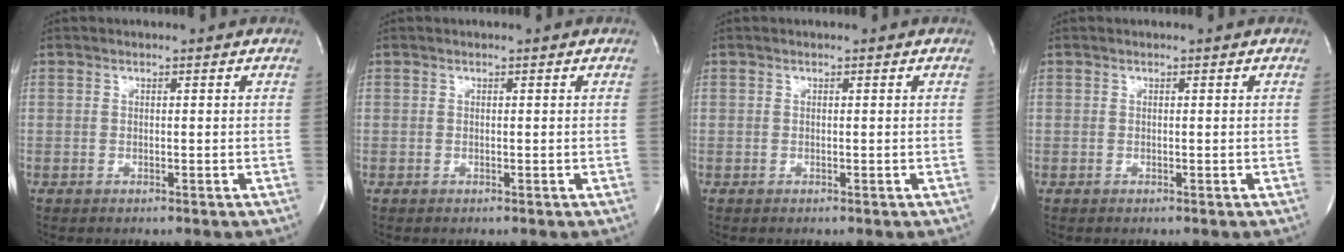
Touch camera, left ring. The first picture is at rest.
{"total": 0.0}
{"total": 0.0}
{"total": 0.0}